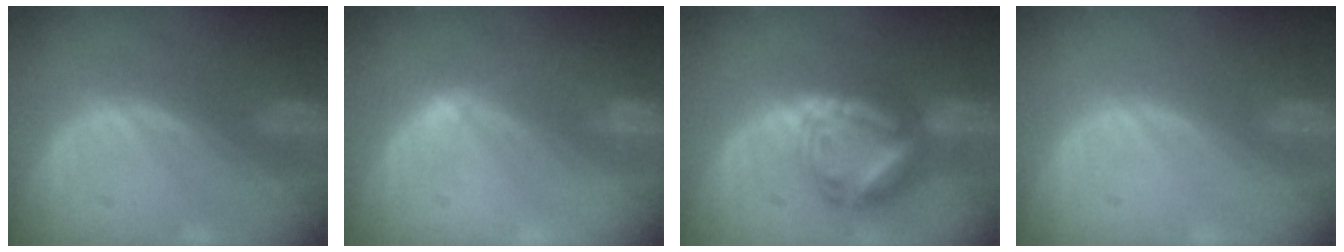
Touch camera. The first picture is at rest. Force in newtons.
{"total": 1.7, "press": 1.7, "slide": 0.2}
{"total": 8.1, "press": 8.1, "slide": 0.8}
{"total": 0.0}